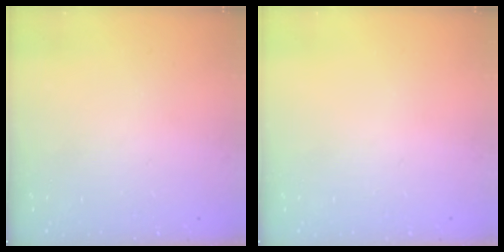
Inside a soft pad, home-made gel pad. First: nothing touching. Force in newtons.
{"total": 0.0}